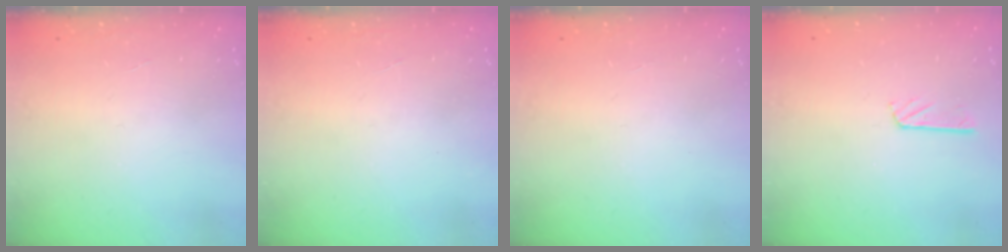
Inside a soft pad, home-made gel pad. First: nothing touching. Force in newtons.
{"total": 0.0}
{"total": 0.0}
{"total": 2.8, "press": 2.8, "slide": 0.2}